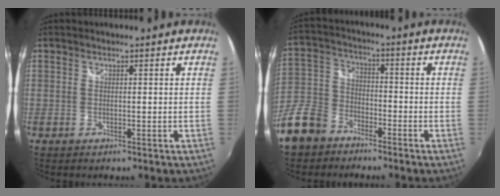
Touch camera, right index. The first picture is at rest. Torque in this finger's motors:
{"motor_torque": [0.03, -0.08, -0.49, -0.21]}